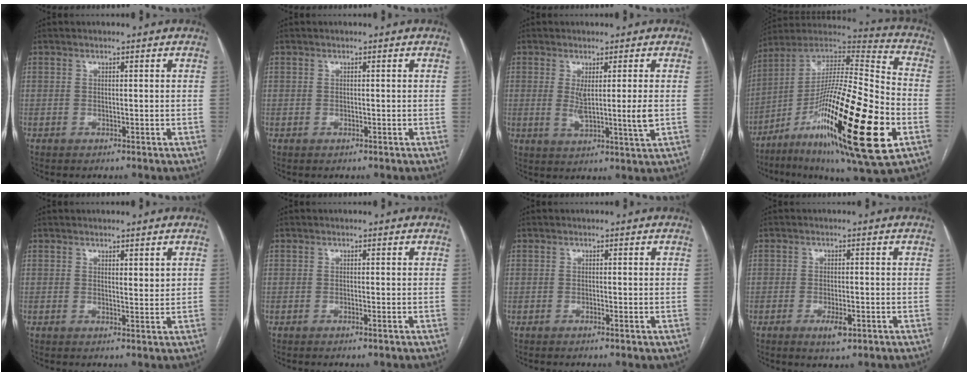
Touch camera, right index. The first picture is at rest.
{"total": 0.0}
{"total": 5.7, "force": [0.6, -0.2, 5.7], "torque": [-0.095, -0.019, 0.013]}
{"total": 29.7, "force": [-10.3, 3.3, 27.6], "torque": [-0.449, -0.041, -0.172]}
{"total": 1.7, "force": [0.9, 0.2, 1.4], "torque": [-0.022, -0.008, 0.015]}
{"total": 0.5, "force": [-0.3, 0.0, 0.4], "torque": [-0.004, 0.000, -0.003]}
{"total": 0.7, "force": [-0.3, 0.0, 0.6], "torque": [-0.008, -0.001, -0.004]}
{"total": 3.3, "force": [-1.6, 1.1, 2.7], "torque": [-0.043, -0.001, -0.020]}